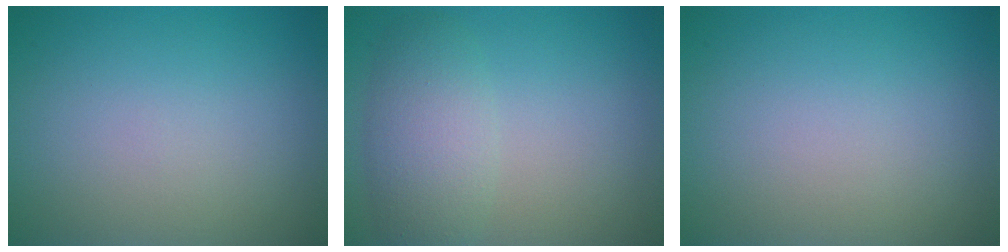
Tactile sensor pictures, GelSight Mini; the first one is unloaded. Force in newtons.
{"total": 3.8, "press": 3.8, "slide": 0.2}
{"total": 0.0}